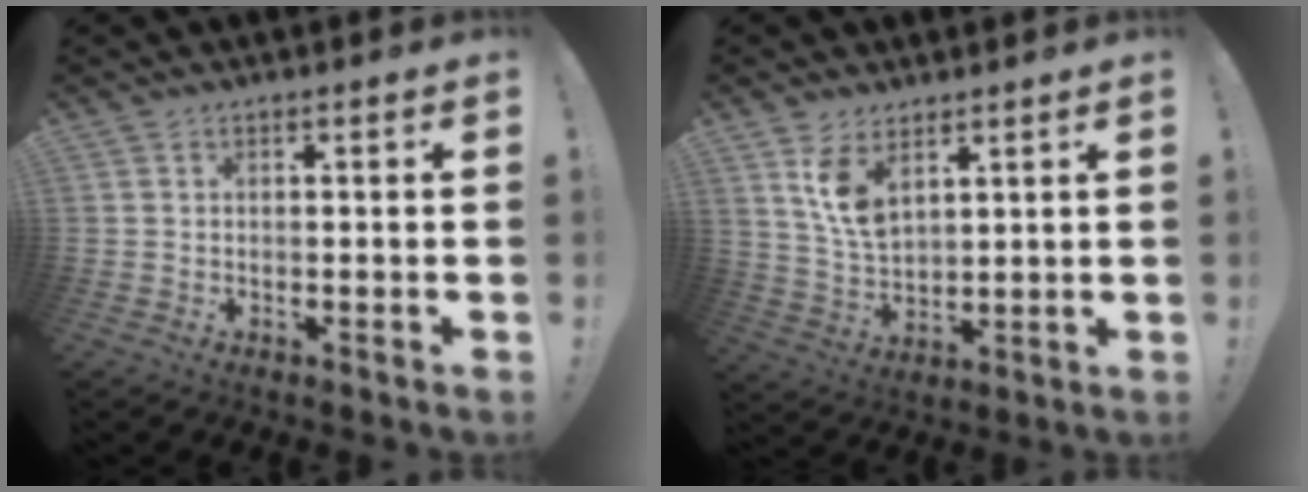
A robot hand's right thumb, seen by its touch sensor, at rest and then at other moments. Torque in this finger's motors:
{"motor_torque": [0.17, 0.25, 0.39, 0.52, 0.03]}